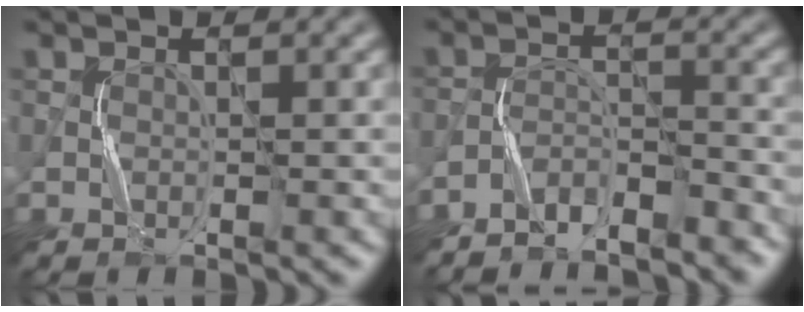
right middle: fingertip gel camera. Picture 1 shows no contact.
{"total": 3.7, "force": [-3.6, 0.6, 0.8], "torque": [-0.017, 0.001, -0.071]}